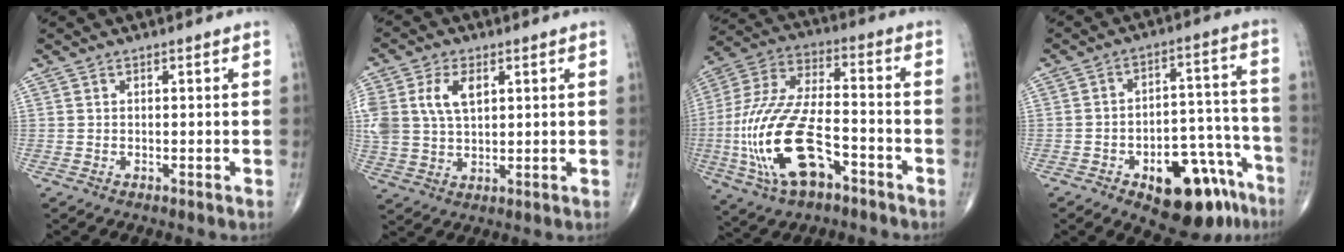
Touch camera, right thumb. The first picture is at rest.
{"total": 10.4, "force": [3.1, 6.4, 7.5], "torque": [-0.159, 0.001, 0.065]}
{"total": 20.8, "force": [-7.2, 9.7, 17.0], "torque": [-0.370, 0.031, -0.125]}
{"total": 17.8, "force": [-10.0, 8.6, 12.0], "torque": [-0.111, 0.084, -0.130]}